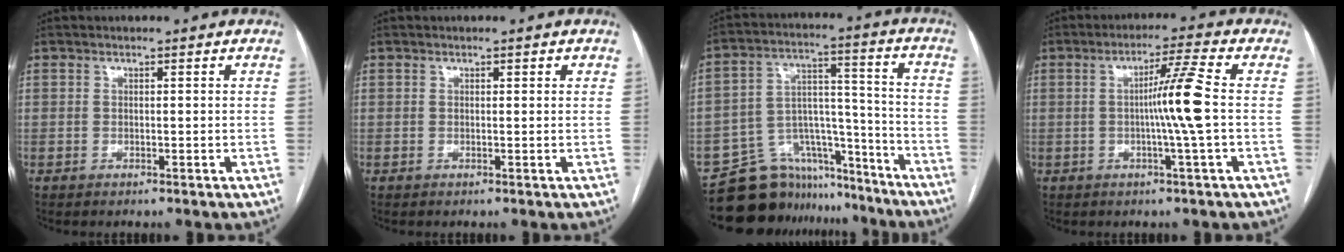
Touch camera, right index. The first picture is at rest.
{"total": 0.7, "force": [0.4, 0.3, 0.5], "torque": [-0.008, 0.002, 0.001]}
{"total": 14.6, "force": [-13.0, 6.5, 1.3], "torque": [-0.010, 0.069, -0.205]}
{"total": 7.4, "force": [-0.5, -1.6, 7.2], "torque": [-0.123, 0.004, -0.007]}